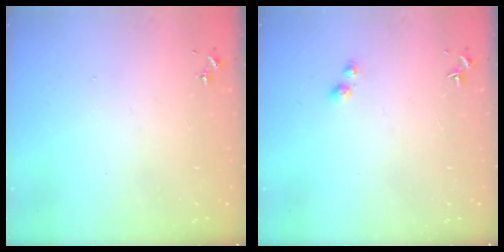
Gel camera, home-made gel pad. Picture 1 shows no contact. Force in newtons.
{"total": 3.3, "press": 3.2, "slide": 0.6}